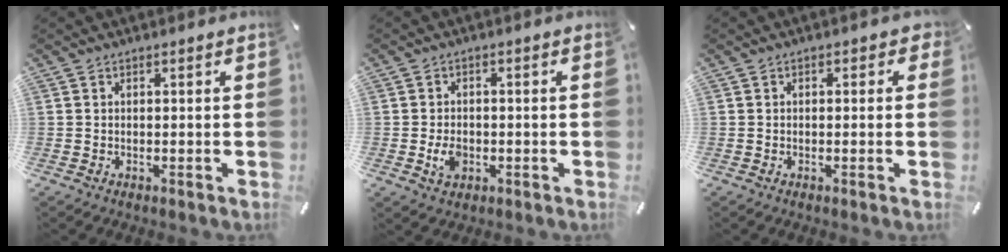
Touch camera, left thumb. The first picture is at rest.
{"total": 4.1, "force": [-1.0, 3.0, 2.6], "torque": [-0.057, 0.000, -0.018]}
{"total": 1.3, "force": [-0.3, 1.0, 0.8], "torque": [-0.005, 0.003, -0.008]}